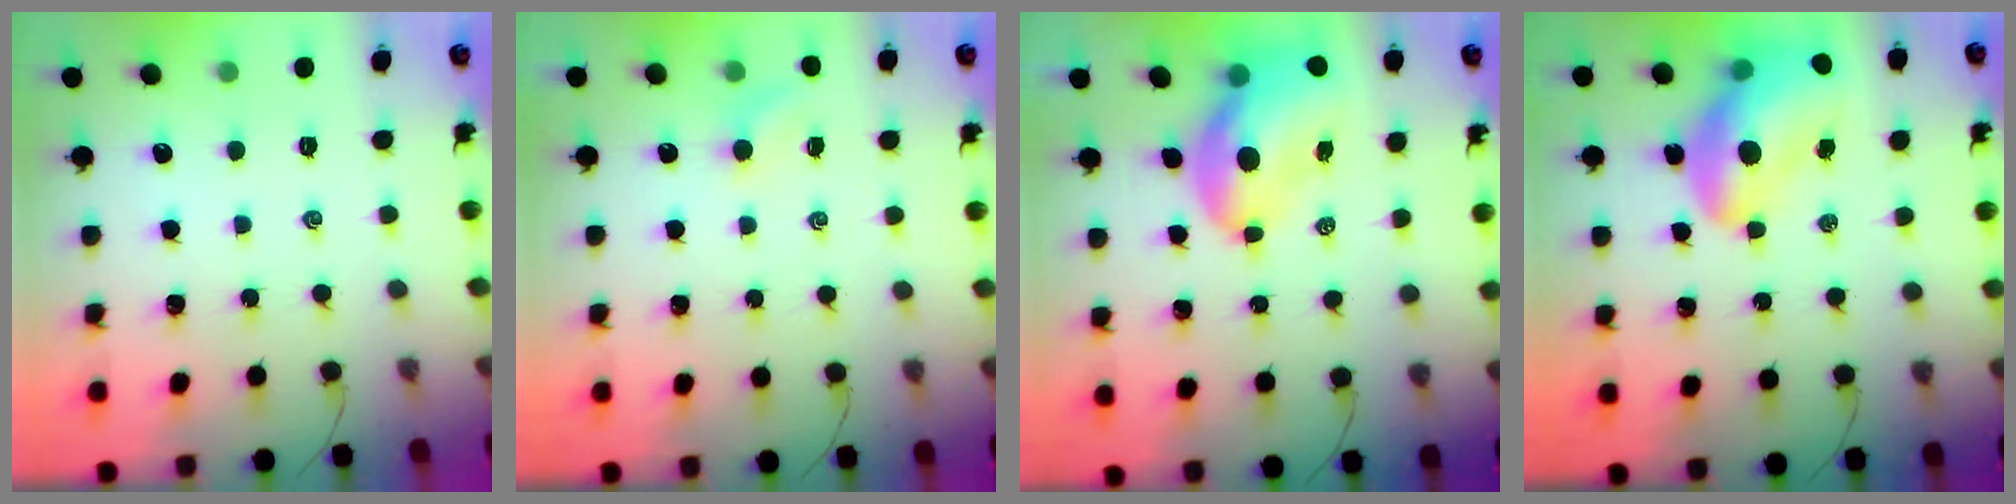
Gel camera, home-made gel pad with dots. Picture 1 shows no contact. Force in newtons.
{"total": 2.9, "press": 2.7, "slide": 0.9}
{"total": 8.8, "press": 8.4, "slide": 2.3}
{"total": 15.3, "press": 14.7, "slide": 4.3}